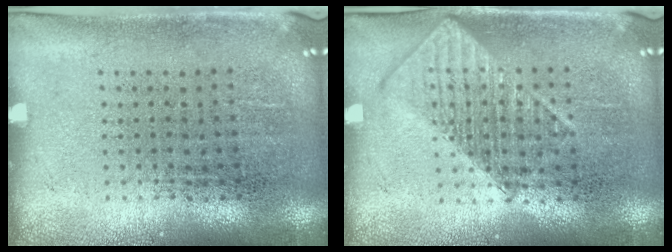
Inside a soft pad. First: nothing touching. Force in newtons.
{"total": 1.2, "press": 1.2, "slide": 0.1}